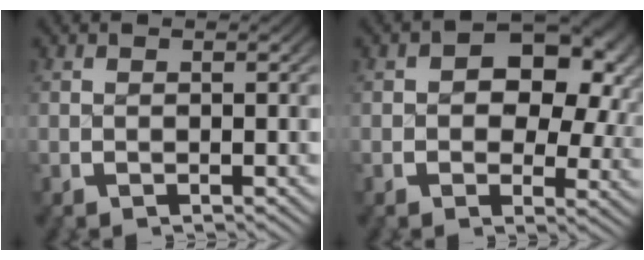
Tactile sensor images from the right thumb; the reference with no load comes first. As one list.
[{"total": 7.8, "force": [1.1, 5.5, 5.4], "torque": [-0.067, -0.010, 0.013]}]